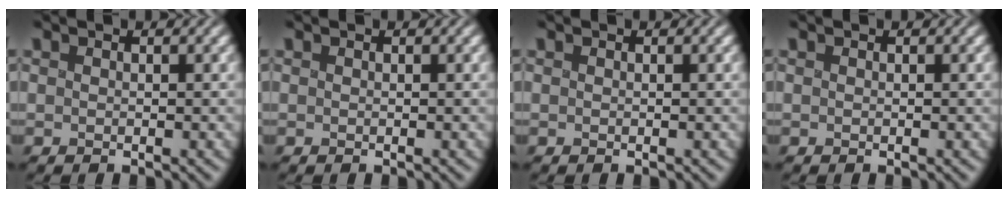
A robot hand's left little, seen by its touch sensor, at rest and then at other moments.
{"total": 0.0}
{"total": 0.0}
{"total": 0.0}